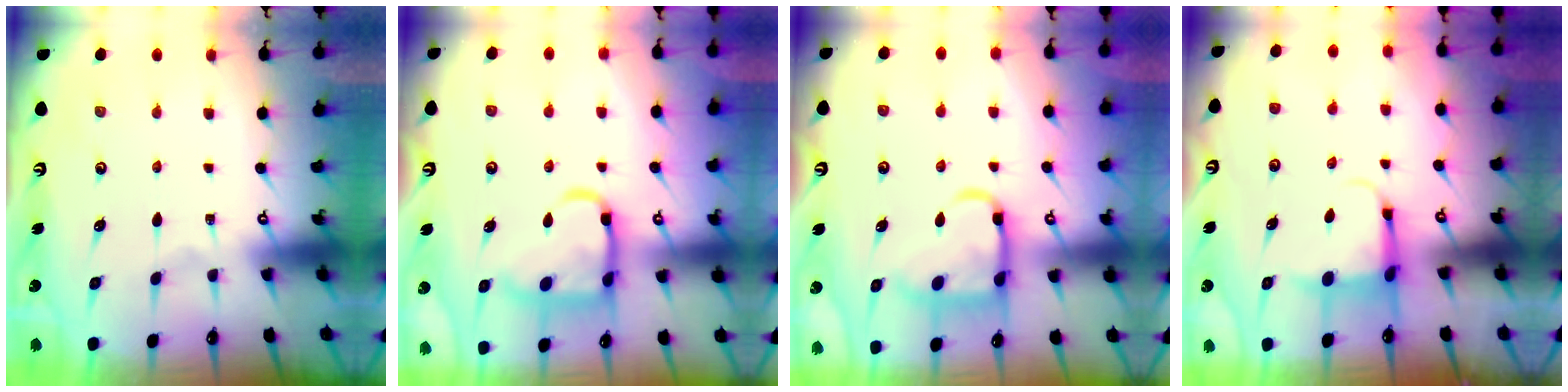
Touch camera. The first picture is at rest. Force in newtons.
{"total": 14.0, "press": 13.9, "slide": 1.5}
{"total": 13.2, "press": 13.1, "slide": 1.3}
{"total": 5.2, "press": 5.1, "slide": 1.1}